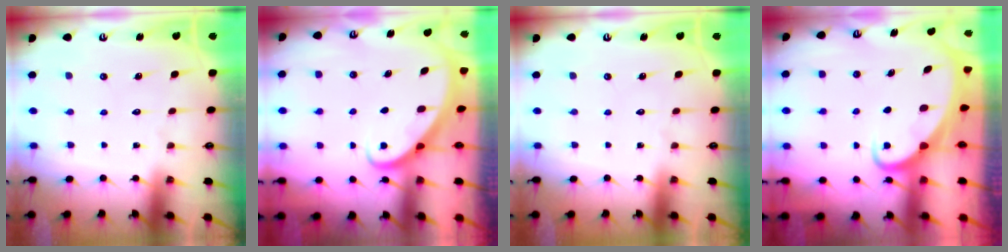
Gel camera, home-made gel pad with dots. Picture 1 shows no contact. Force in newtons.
{"total": 2.8, "press": 2.8, "slide": 0.2}
{"total": 0.0}
{"total": 2.7, "press": 2.7, "slide": 0.2}